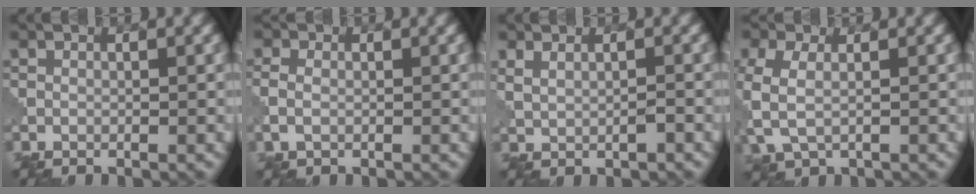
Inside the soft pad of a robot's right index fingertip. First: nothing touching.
{"total": 1.7, "force": [-0.2, 1.2, 1.1], "torque": [-0.027, 0.002, -0.008]}
{"total": 1.6, "force": [0.7, 0.9, 1.2], "torque": [-0.029, -0.003, 0.017]}
{"total": 4.4, "force": [-0.5, 2.7, 3.5], "torque": [-0.099, -0.002, -0.011]}